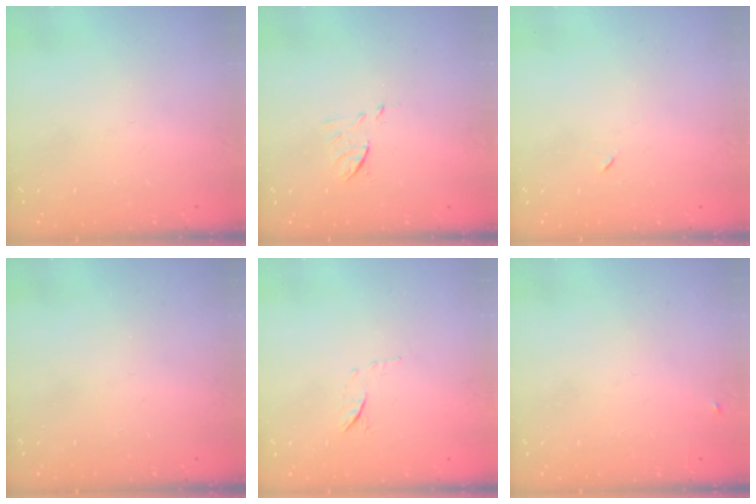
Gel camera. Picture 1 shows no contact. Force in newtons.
{"total": 6.0, "press": 5.9, "slide": 0.6}
{"total": 3.3, "press": 3.2, "slide": 0.7}
{"total": 0.0}
{"total": 6.1, "press": 5.9, "slide": 1.5}
{"total": 3.9, "press": 3.9, "slide": 0.5}